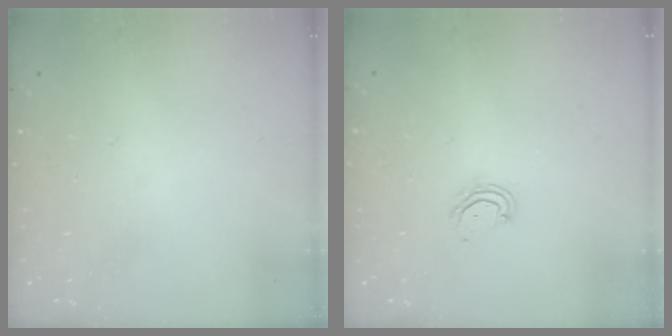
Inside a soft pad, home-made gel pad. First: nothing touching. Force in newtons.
{"total": 4.2, "press": 4.1, "slide": 0.4}